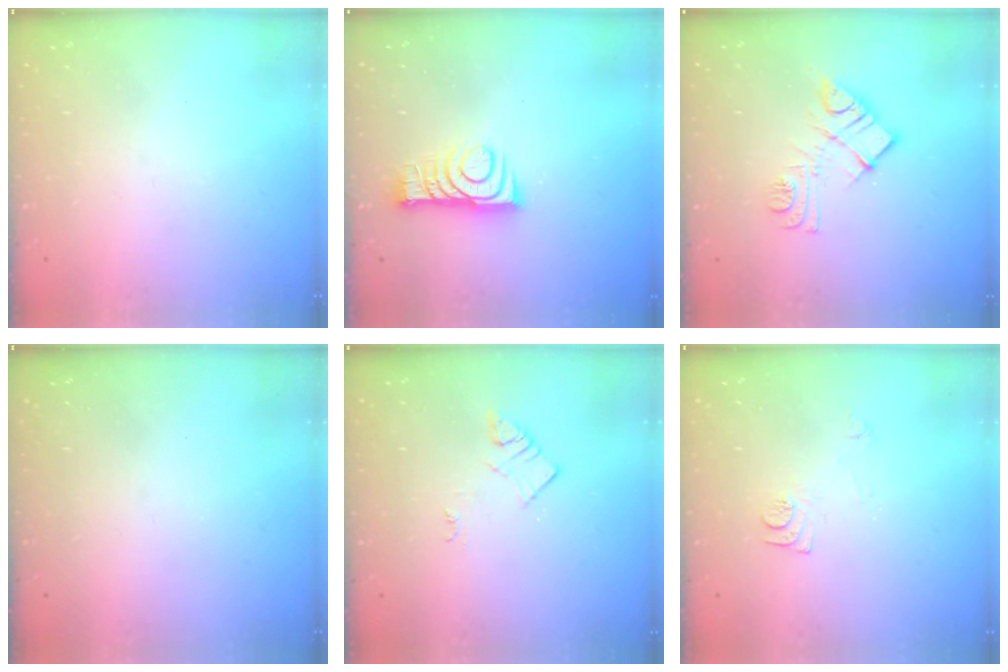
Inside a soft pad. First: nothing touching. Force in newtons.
{"total": 9.3, "press": 9.3, "slide": 0.7}
{"total": 11.1, "press": 11.1, "slide": 0.5}
{"total": 0.0}
{"total": 3.0, "press": 3.0, "slide": 0.4}
{"total": 7.7, "press": 7.7, "slide": 0.8}